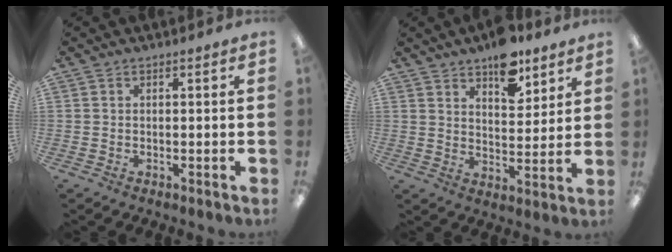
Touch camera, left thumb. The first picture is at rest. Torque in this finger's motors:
{"motor_torque": [1.95, 1.28, 1.19, -1.24, 0.14]}